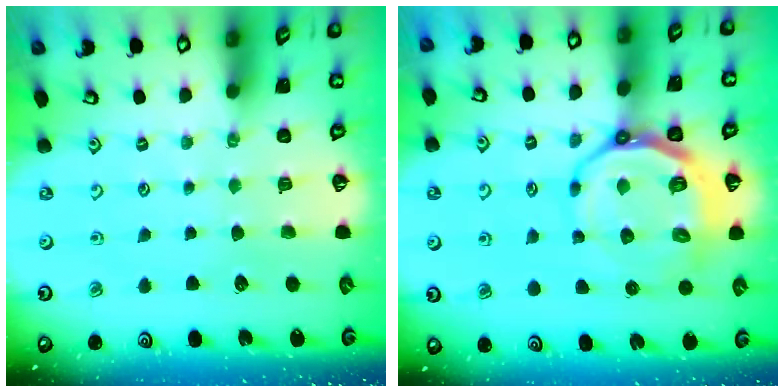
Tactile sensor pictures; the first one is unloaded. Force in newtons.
{"total": 14.4, "press": 14.0, "slide": 3.4}